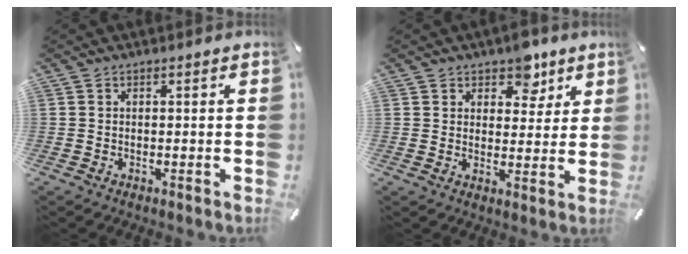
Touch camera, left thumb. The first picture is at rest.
{"total": 7.1, "force": [4.9, 4.7, 2.0], "torque": [-0.008, -0.033, 0.081]}